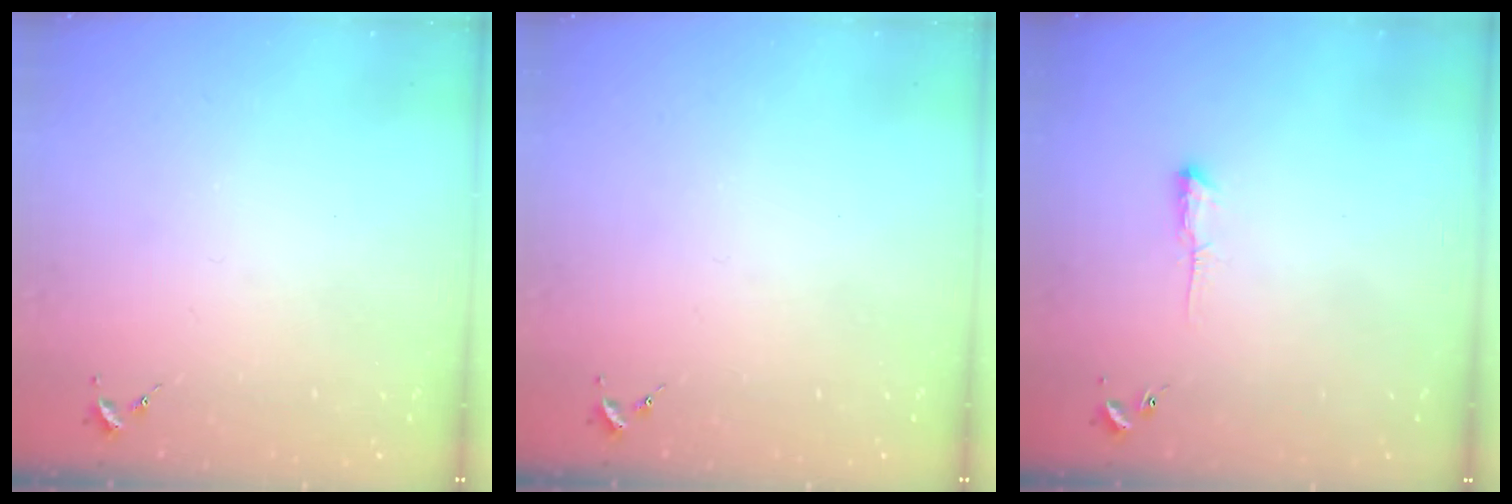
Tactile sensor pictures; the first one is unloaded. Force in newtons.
{"total": 0.0}
{"total": 3.5, "press": 3.5, "slide": 0.5}